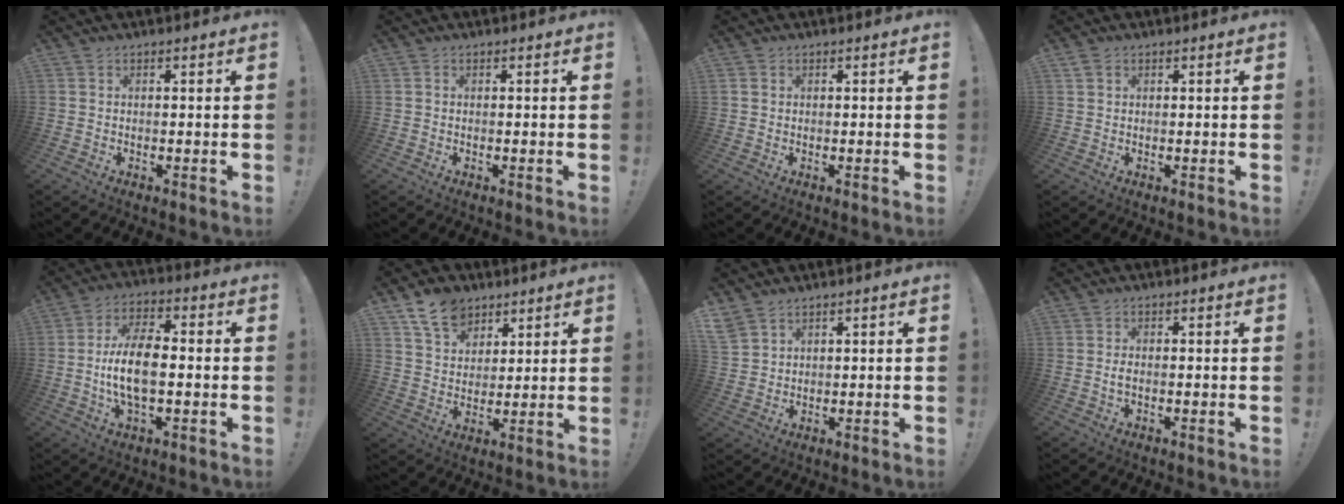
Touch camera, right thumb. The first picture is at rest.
{"total": 0.0}
{"total": 0.7, "force": [0.3, 0.7, 0.1], "torque": [0.001, 0.001, 0.005]}
{"total": 1.4, "force": [0.9, 0.9, 0.6], "torque": [-0.011, 0.000, 0.016]}
{"total": 12.2, "force": [-1.6, 5.7, 10.6], "torque": [-0.200, 0.008, -0.031]}
{"total": 10.9, "force": [7.3, 7.2, 3.7], "torque": [-0.059, -0.044, 0.141]}
{"total": 4.1, "force": [3.2, 2.0, 1.5], "torque": [-0.035, -0.015, 0.066]}
{"total": 1.3, "force": [-0.4, 0.4, 1.1], "torque": [-0.024, 0.005, -0.007]}